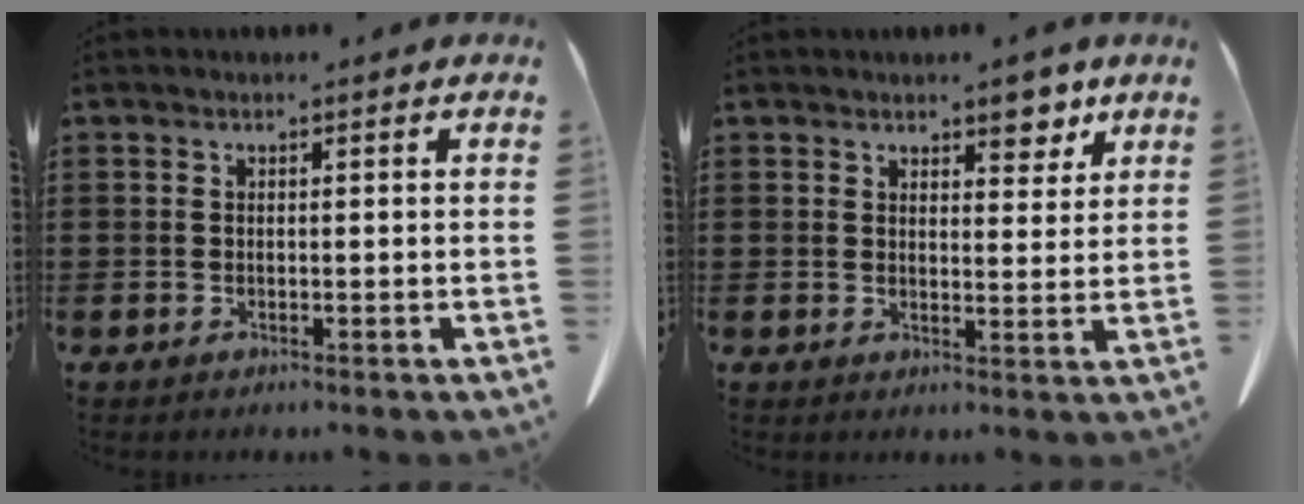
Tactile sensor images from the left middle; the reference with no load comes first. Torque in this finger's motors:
{"motor_torque": [0.14, -0.05, 0.23, 0.01]}